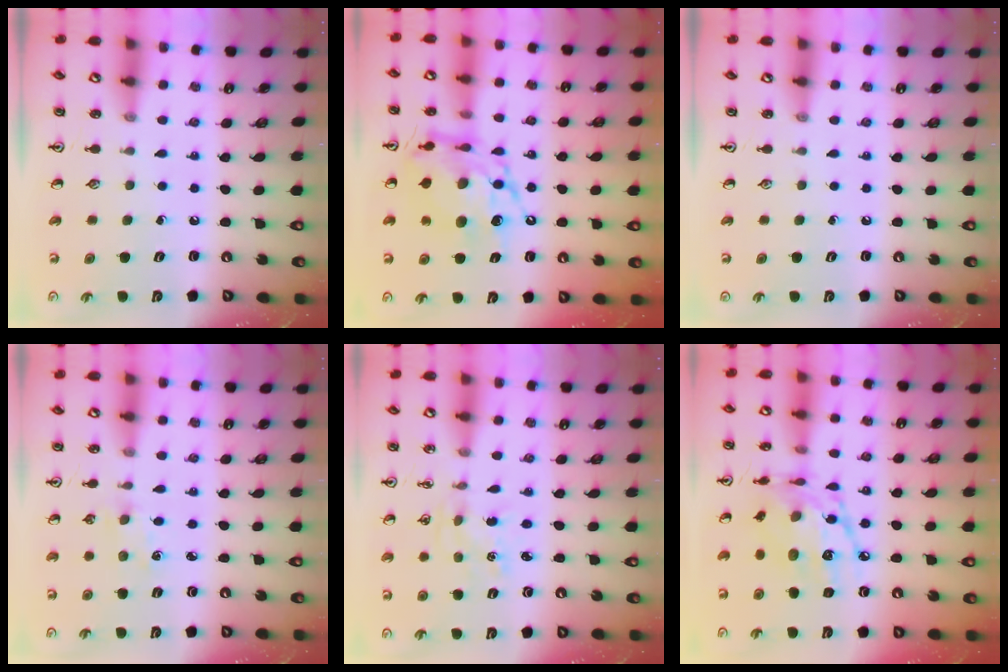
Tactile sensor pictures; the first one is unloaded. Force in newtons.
{"total": 14.3, "press": 14.2, "slide": 1.3}
{"total": 0.0}
{"total": 1.4, "press": 1.3, "slide": 0.3}
{"total": 1.0, "press": 1.0, "slide": 0.1}
{"total": 14.9, "press": 14.9, "slide": 0.9}